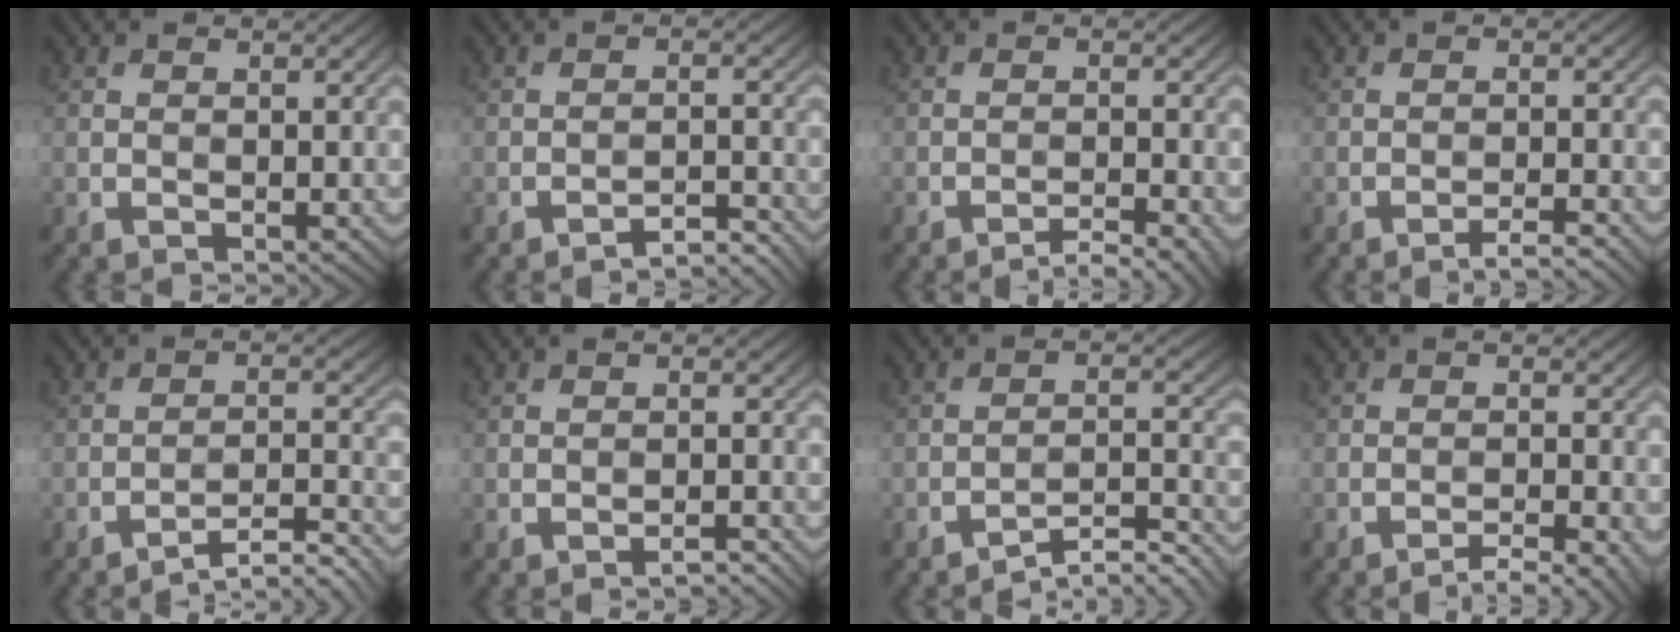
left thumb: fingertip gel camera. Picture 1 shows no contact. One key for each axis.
{"total": 3.5, "fx": -3.2, "fy": 0.3, "fz": 1.4, "tx": -0.016, "ty": 0.017, "tz": -0.049}
{"total": 3.3, "fx": -2.6, "fy": 0.4, "fz": 2.1, "tx": -0.030, "ty": 0.012, "tz": -0.045}
{"total": 2.6, "fx": -2.1, "fy": 0.1, "fz": 1.5, "tx": -0.018, "ty": 0.011, "tz": -0.040}
{"total": 5.6, "fx": -4.7, "fy": 0.8, "fz": 3.0, "tx": -0.049, "ty": 0.016, "tz": -0.071}
{"total": 1.5, "fx": -1.4, "fy": 0.0, "fz": 0.6, "tx": -0.002, "ty": 0.008, "tz": -0.024}
{"total": 5.5, "fx": -4.5, "fy": 1.1, "fz": 3.0, "tx": -0.045, "ty": 0.008, "tz": -0.070}
{"total": 3.7, "fx": -2.7, "fy": 0.5, "fz": 2.4, "tx": -0.037, "ty": 0.011, "tz": -0.047}